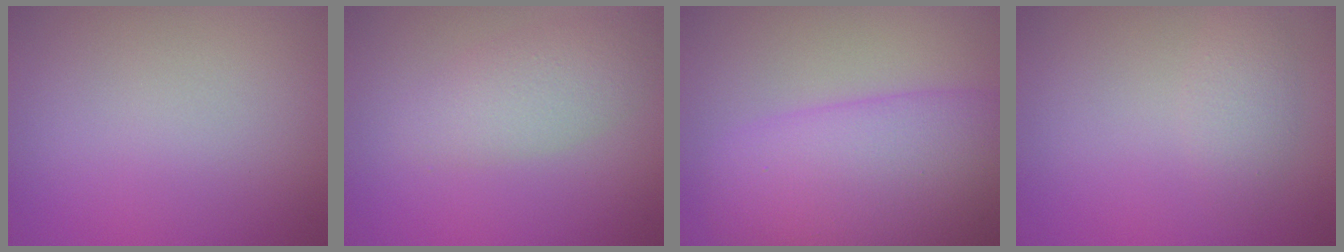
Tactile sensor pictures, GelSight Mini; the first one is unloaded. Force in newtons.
{"total": 3.2, "press": 3.2, "slide": 0.3}
{"total": 10.8, "press": 10.7, "slide": 0.5}
{"total": 1.8, "press": 1.8, "slide": 0.1}